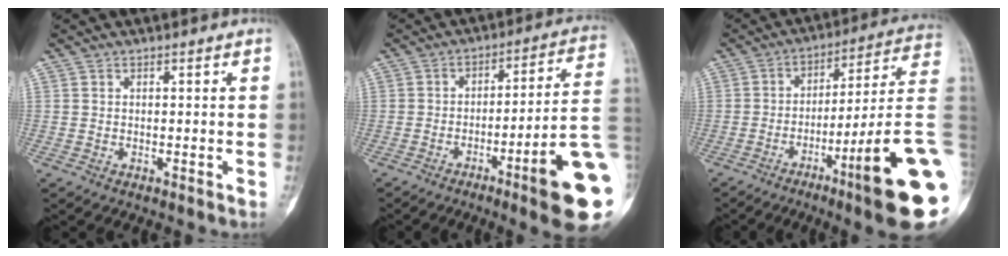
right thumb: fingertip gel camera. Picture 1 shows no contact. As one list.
[{"total": 17.5, "force": [-6.2, 1.5, 16.3], "torque": [-0.163, 0.032, -0.090]}, {"total": 21.2, "force": [-7.1, 0.8, 20.0], "torque": [-0.237, 0.023, -0.111]}]